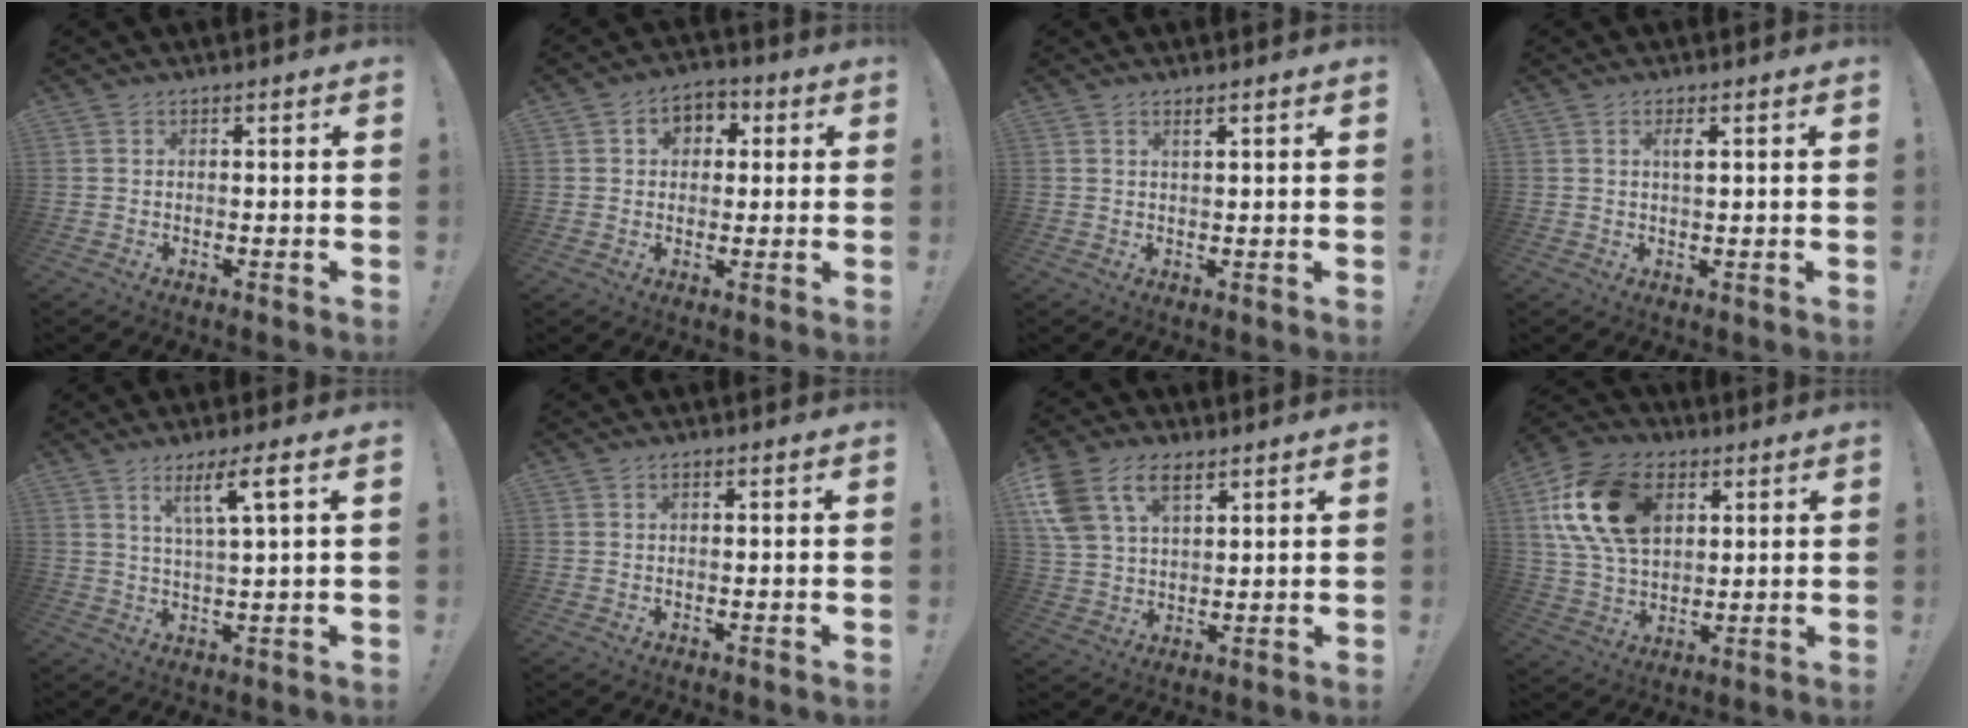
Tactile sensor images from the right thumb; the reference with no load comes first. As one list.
[{"total": 5.9, "force": [1.0, 5.1, 2.8], "torque": [-0.035, 0.005, 0.019]}, {"total": 1.3, "force": [0.9, 0.0, 0.9], "torque": [-0.018, -0.001, 0.015]}, {"total": 1.8, "force": [0.8, 0.5, 1.6], "torque": [-0.026, 0.000, 0.010]}, {"total": 7.7, "force": [3.7, 0.5, 6.7], "torque": [-0.118, -0.009, 0.056]}, {"total": 0.7, "force": [0.2, 0.4, 0.5], "torque": [-0.008, 0.002, 0.003]}, {"total": 12.8, "force": [6.8, 7.9, 7.4], "torque": [-0.152, -0.015, 0.135]}, {"total": 20.5, "force": [6.9, 13.9, 13.4], "torque": [-0.247, -0.014, 0.129]}]